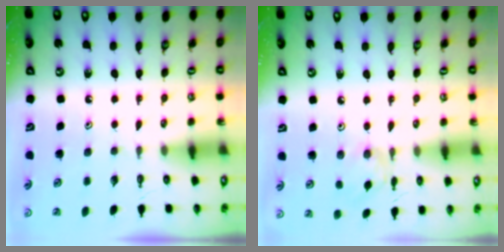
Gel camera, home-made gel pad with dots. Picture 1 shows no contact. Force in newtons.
{"total": 2.9, "press": 2.9, "slide": 0.2}